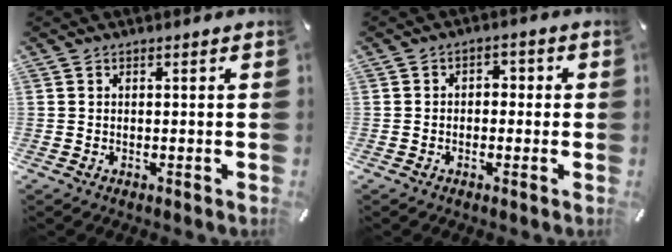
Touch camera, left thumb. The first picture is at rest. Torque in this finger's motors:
{"motor_torque": [-0.02, -0.13, 0.11, 0.15, 0.00]}